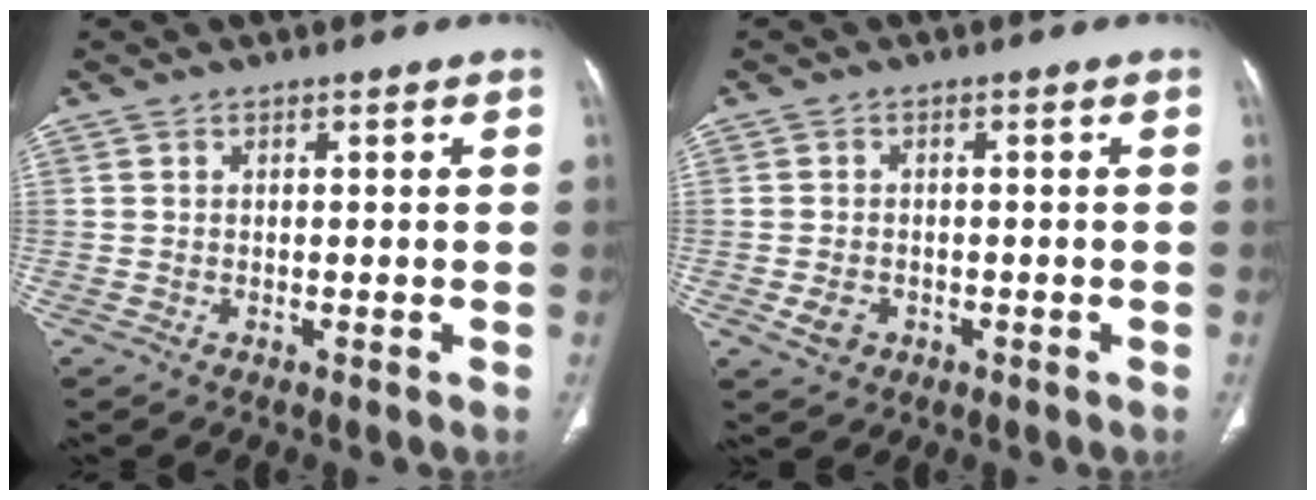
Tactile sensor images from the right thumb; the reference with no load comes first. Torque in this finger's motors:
{"motor_torque": [-0.27, 0.26, -0.11, 0.08, 0.00]}